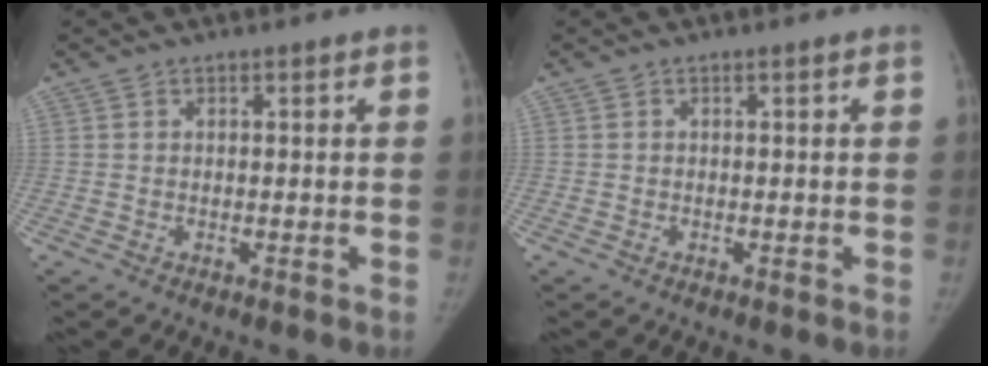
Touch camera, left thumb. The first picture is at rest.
{"total": 0.0}